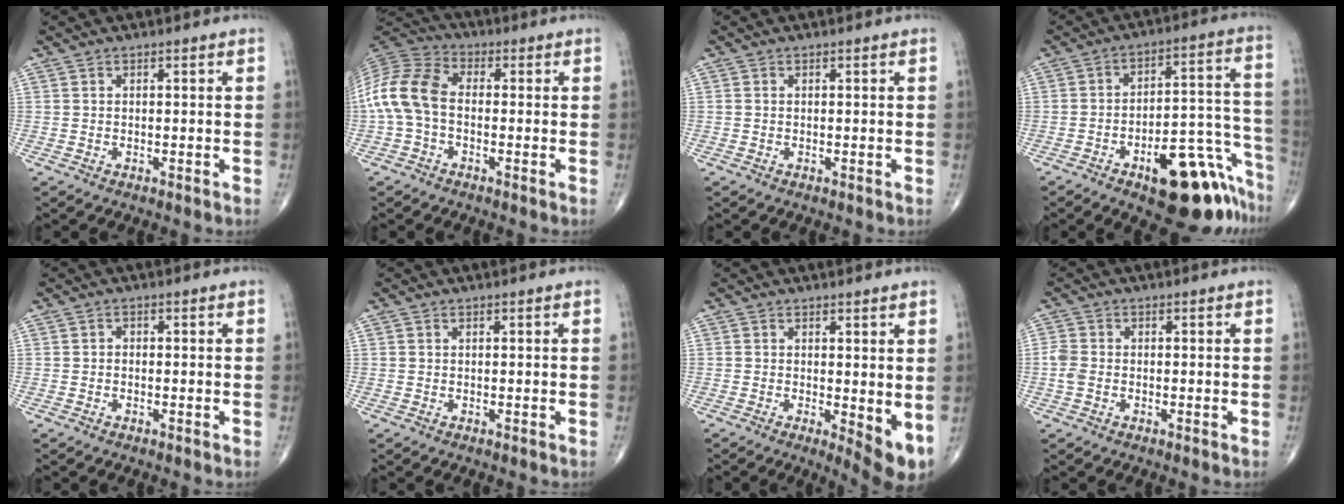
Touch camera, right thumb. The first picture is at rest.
{"total": 11.5, "force": [-1.1, 7.3, 8.7], "torque": [-0.185, 0.030, -0.034]}
{"total": 0.0}
{"total": 19.0, "force": [-11.4, 7.6, 13.2], "torque": [-0.094, 0.107, -0.155]}
{"total": 0.7, "force": [-0.2, 0.5, 0.3], "torque": [-0.001, 0.002, -0.006]}
{"total": 0.0}
{"total": 6.1, "force": [-0.1, 2.1, 5.7], "torque": [-0.077, -0.016, 0.002]}
{"total": 2.9, "force": [-0.6, 2.1, 1.9], "torque": [-0.050, 0.005, -0.015]}